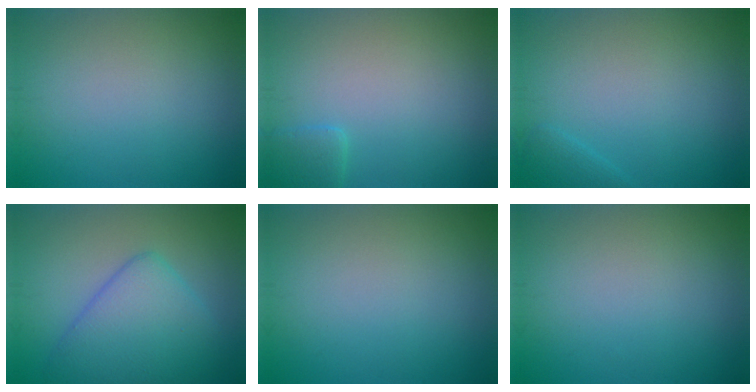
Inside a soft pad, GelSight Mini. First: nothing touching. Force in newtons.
{"total": 1.5, "press": 1.5, "slide": 0.1}
{"total": 1.1, "press": 1.1, "slide": 0.1}
{"total": 6.7, "press": 6.7, "slide": 0.2}
{"total": 0.0}
{"total": 0.0}